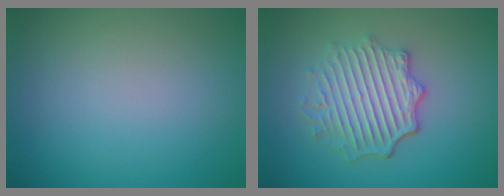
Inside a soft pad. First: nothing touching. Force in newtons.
{"total": 5.0, "press": 4.1, "slide": 2.8}